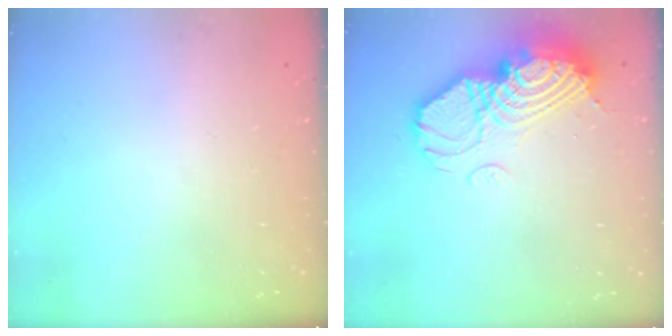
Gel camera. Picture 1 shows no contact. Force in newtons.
{"total": 18.3, "press": 18.2, "slide": 1.2}